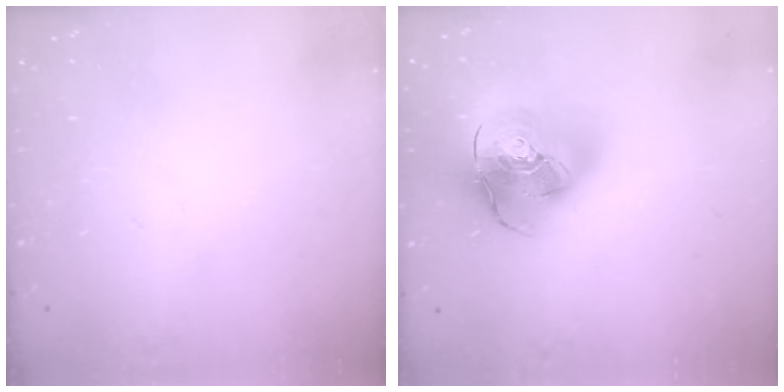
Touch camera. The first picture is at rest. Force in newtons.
{"total": 22.5, "press": 22.3, "slide": 3.4}